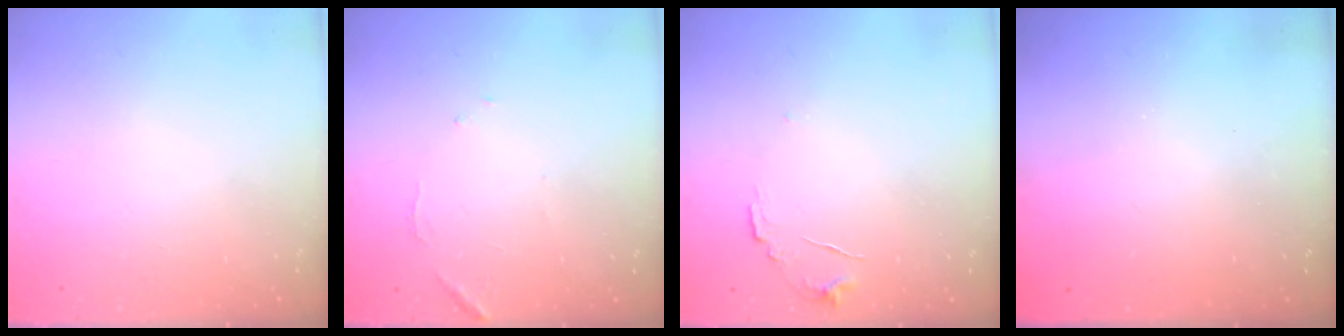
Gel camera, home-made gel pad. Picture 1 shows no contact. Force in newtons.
{"total": 6.5, "press": 6.5, "slide": 0.3}
{"total": 6.3, "press": 6.2, "slide": 0.4}
{"total": 3.0, "press": 3.0, "slide": 0.1}